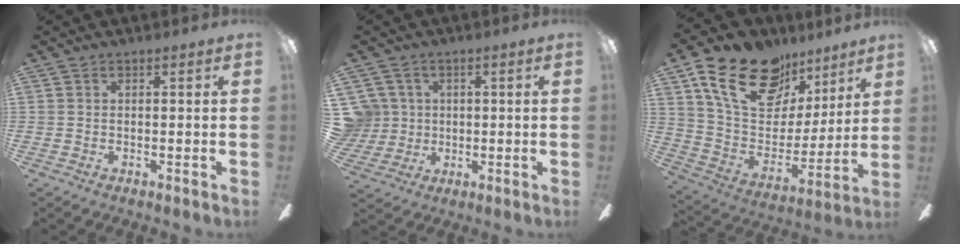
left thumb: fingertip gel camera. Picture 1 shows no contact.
{"total": 7.4, "force": [1.6, 7.2, 0.9], "torque": [-0.044, 0.002, 0.035]}
{"total": 22.8, "force": [13.6, 13.6, 12.1], "torque": [-0.211, -0.061, 0.249]}